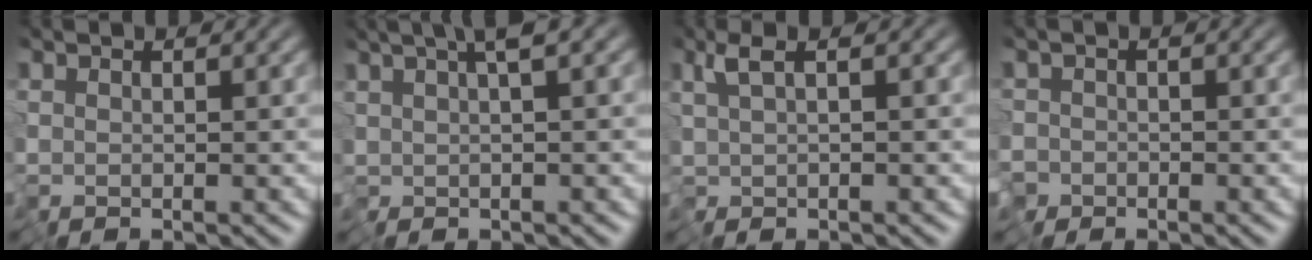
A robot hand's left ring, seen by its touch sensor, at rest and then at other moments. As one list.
[{"total": 3.6, "force": [1.8, 0.7, 3.0], "torque": [-0.054, 0.012, 0.033]}, {"total": 1.7, "force": [0.2, 0.4, 1.6], "torque": [-0.037, 0.000, 0.006]}, {"total": 1.4, "force": [-0.8, 1.1, 0.1], "torque": [-0.003, -0.009, -0.021]}]